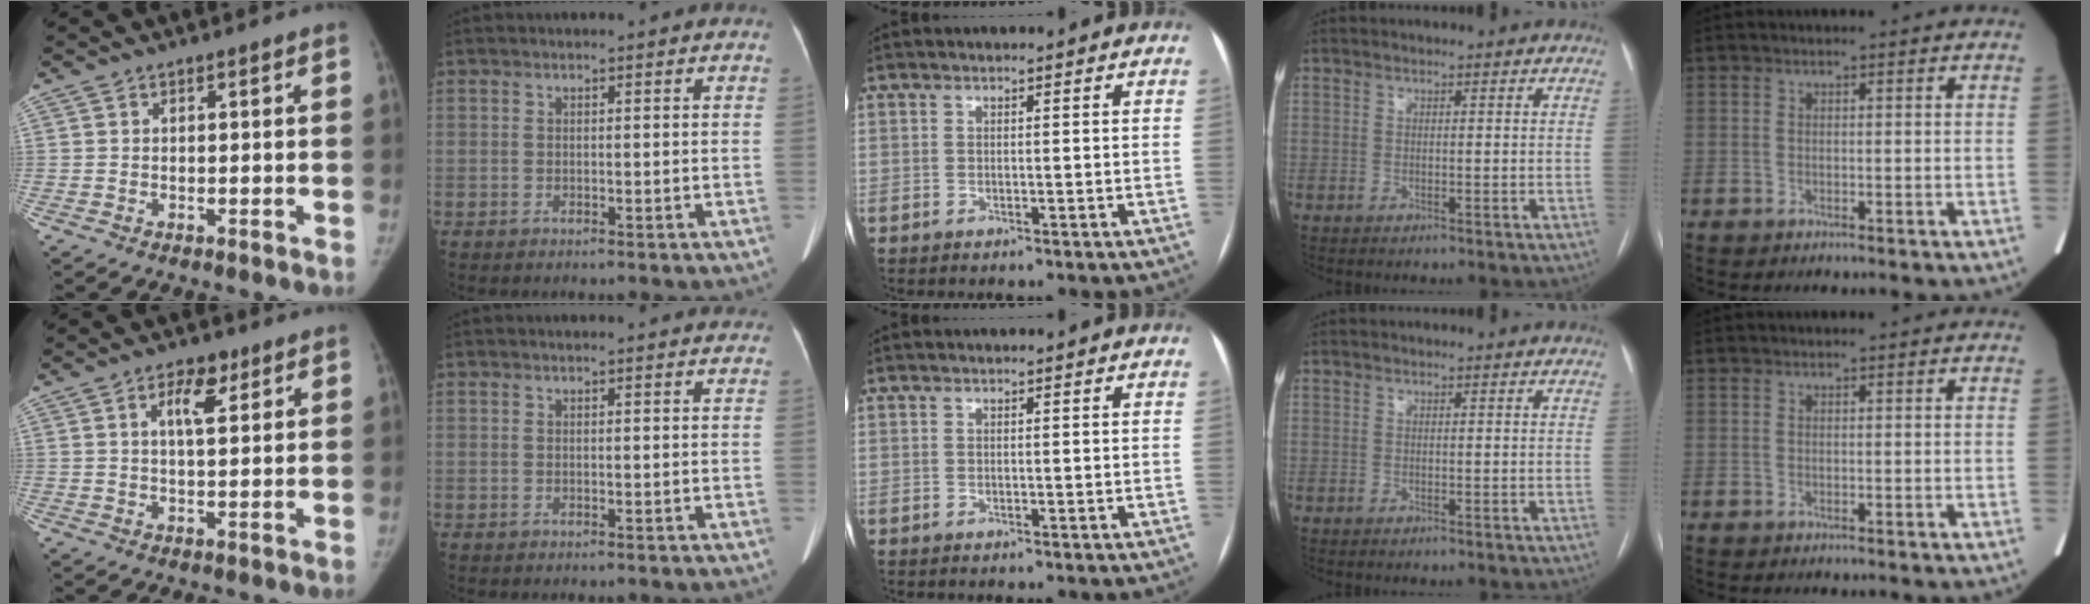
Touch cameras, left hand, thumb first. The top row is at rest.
{"thumb": {"total": 5.4, "force": [2.5, 2.3, 4.2], "torque": [-0.059, -0.011, 0.040]}, "index": {"total": 4.4, "force": [4.2, 0.8, 1.3], "torque": [-0.013, 0.012, 0.034]}}